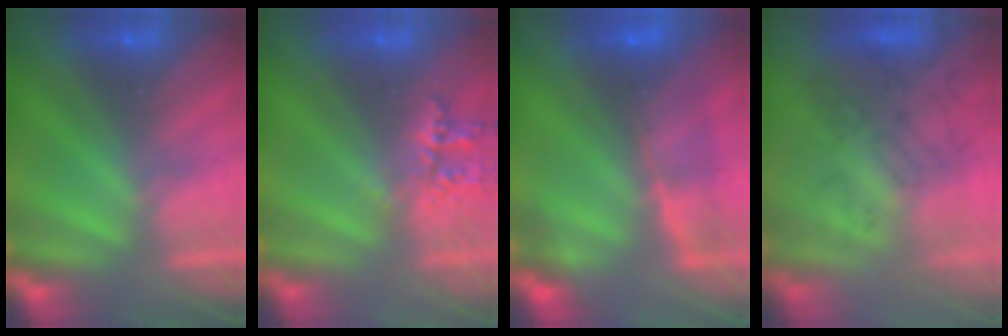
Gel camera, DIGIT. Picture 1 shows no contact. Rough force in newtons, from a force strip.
{"total": 2.3}
{"total": 10.2}
{"total": 3.7}